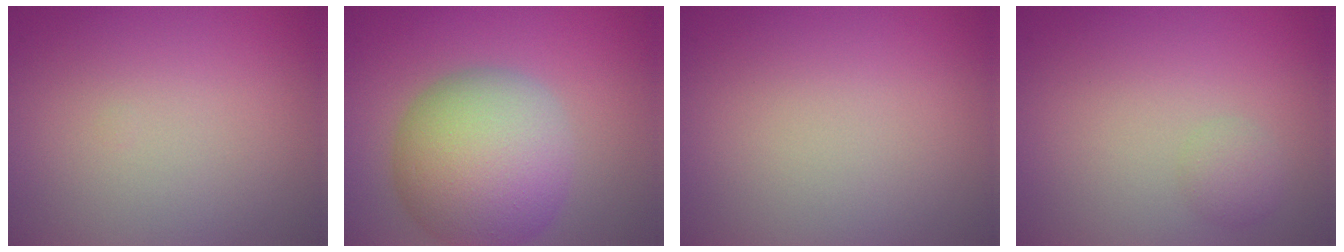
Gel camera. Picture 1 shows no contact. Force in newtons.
{"total": 10.7, "press": 10.7, "slide": 0.1}
{"total": 0.0}
{"total": 1.4, "press": 1.4, "slide": 0.0}